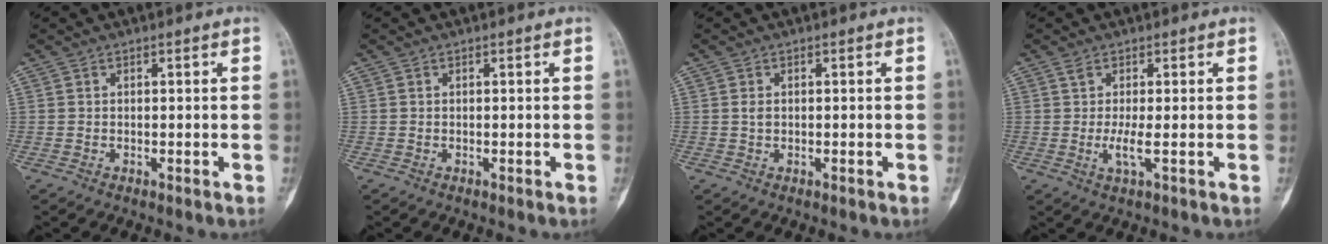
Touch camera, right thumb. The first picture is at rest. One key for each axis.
{"total": 0.0}
{"total": 0.9, "fx": 0.1, "fy": 0.6, "fz": 0.6, "tx": -0.008, "ty": 0.001, "tz": 0.000}
{"total": 3.1, "fx": -0.2, "fy": 0.2, "fz": 3.0, "tx": -0.076, "ty": -0.011, "tz": -0.006}